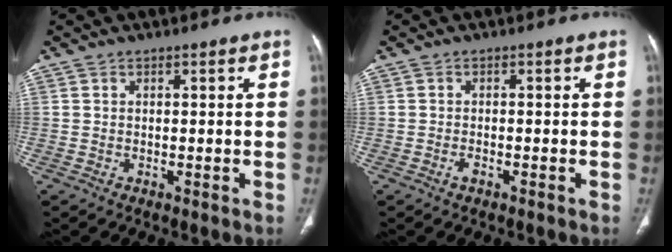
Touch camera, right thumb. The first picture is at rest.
{"total": 1.0, "force": [-0.7, 0.4, 0.7], "torque": [-0.013, 0.004, -0.014]}